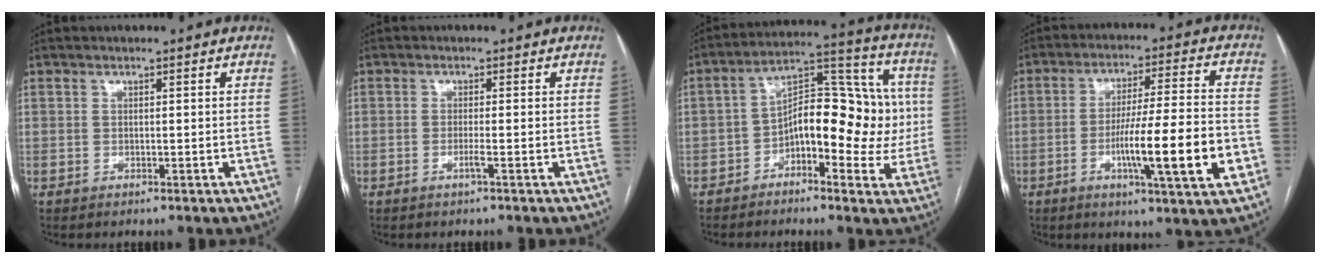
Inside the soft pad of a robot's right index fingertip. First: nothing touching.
{"total": 0.7, "force": [-0.3, -0.1, 0.6], "torque": [-0.013, 0.003, -0.004]}
{"total": 13.9, "force": [-1.8, 6.7, 12.1], "torque": [-0.170, 0.051, -0.028]}
{"total": 15.1, "force": [-4.3, 0.5, 14.4], "torque": [-0.240, -0.008, -0.068]}